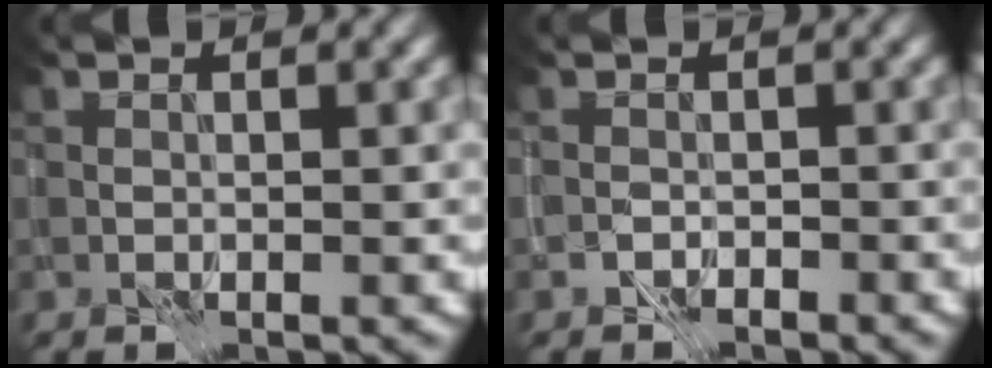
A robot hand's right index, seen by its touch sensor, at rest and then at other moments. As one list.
[{"total": 1.4, "force": [-1.1, 0.8, 0.0], "torque": [-0.001, 0.001, -0.024]}]